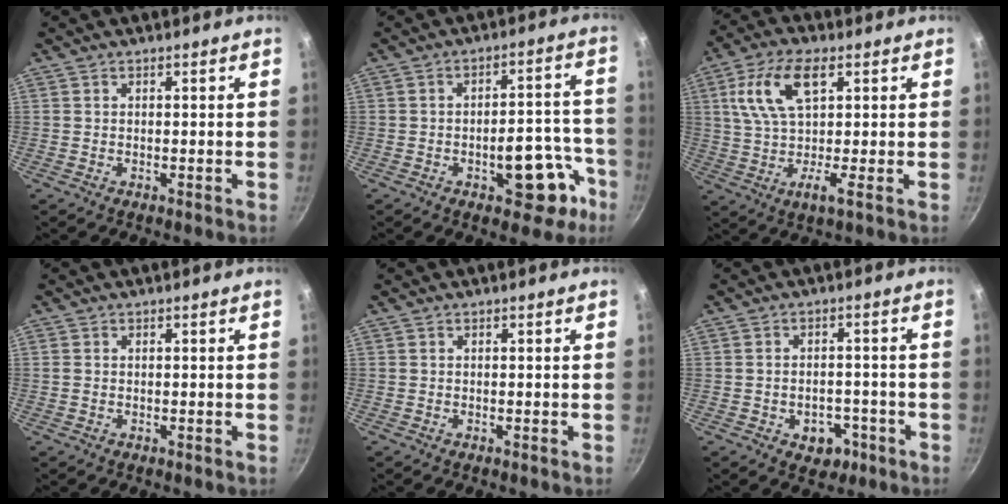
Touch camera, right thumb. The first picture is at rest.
{"total": 12.2, "force": [-5.6, 6.0, 9.0], "torque": [-0.066, 0.051, -0.067]}
{"total": 11.9, "force": [3.6, 5.0, 10.2], "torque": [-0.190, 0.015, 0.052]}
{"total": 0.7, "force": [0.1, 0.5, 0.4], "torque": [-0.008, 0.002, 0.000]}
{"total": 0.0}
{"total": 5.9, "force": [-2.7, 4.2, 3.1], "torque": [-0.023, 0.018, -0.027]}